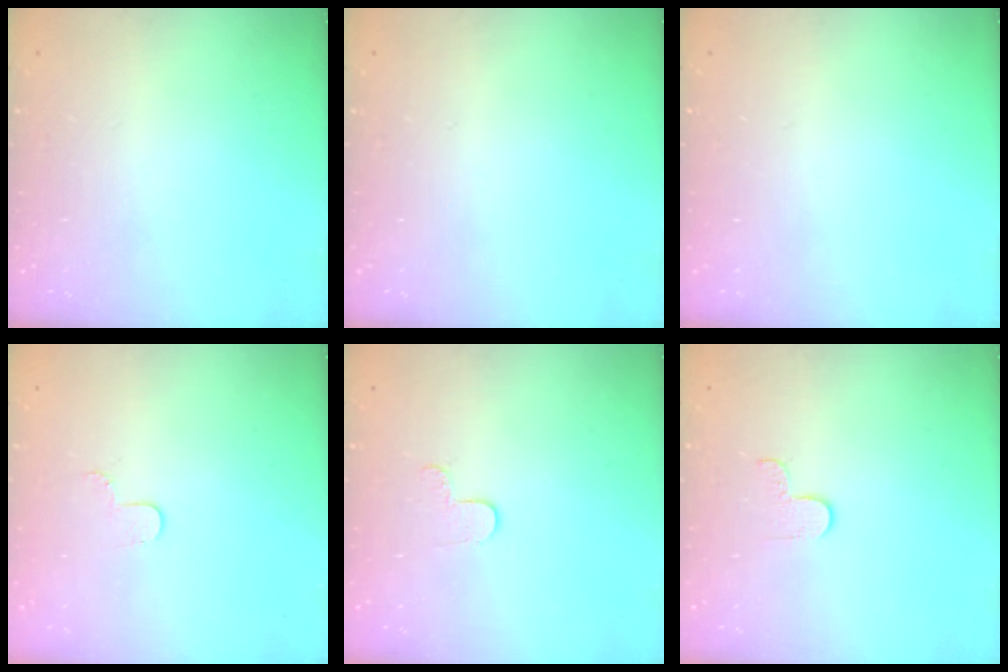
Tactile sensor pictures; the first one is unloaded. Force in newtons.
{"total": 0.0}
{"total": 0.0}
{"total": 4.0, "press": 3.9, "slide": 0.3}
{"total": 4.7, "press": 4.6, "slide": 0.4}
{"total": 2.7, "press": 2.6, "slide": 0.4}